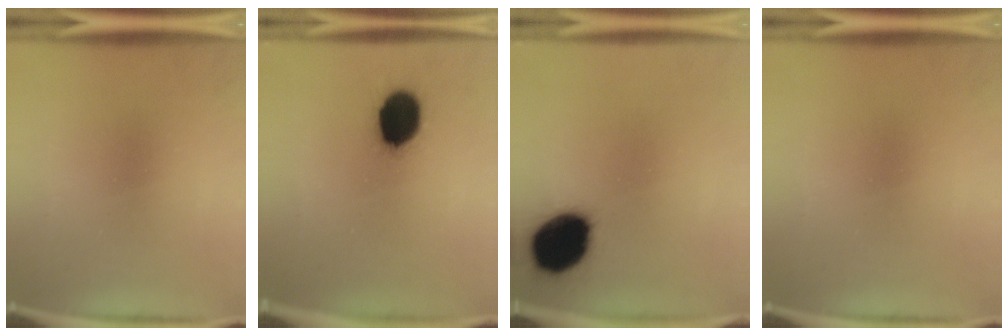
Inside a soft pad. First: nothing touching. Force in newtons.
{"total": 11.9}
{"total": 18.1}
{"total": 0.0}